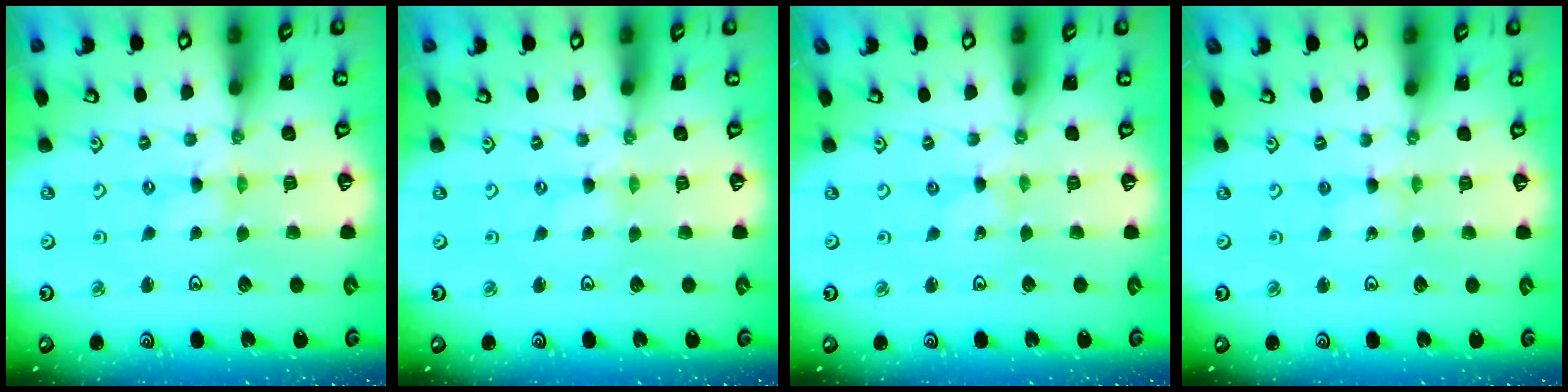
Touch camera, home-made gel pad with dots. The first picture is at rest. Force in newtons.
{"total": 0.0}
{"total": 0.0}
{"total": 1.9, "press": 1.9, "slide": 0.2}